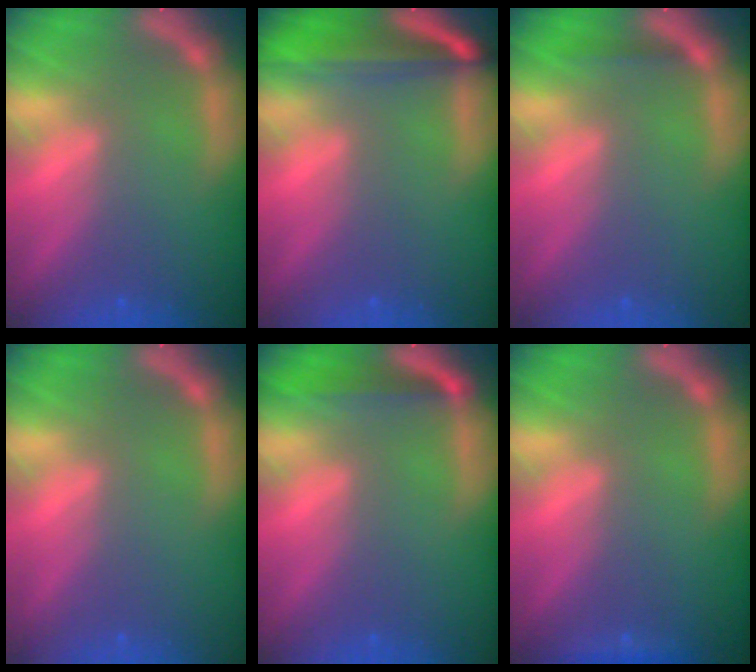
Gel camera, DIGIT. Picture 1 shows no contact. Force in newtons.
{"total": 7.1}
{"total": 0.9}
{"total": 0.0}
{"total": 3.0}
{"total": 0.9}